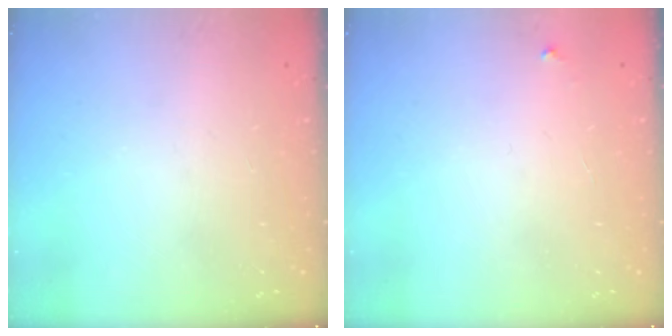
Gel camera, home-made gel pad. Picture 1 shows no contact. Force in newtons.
{"total": 2.2, "press": 2.2, "slide": 0.1}